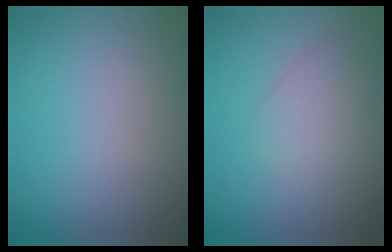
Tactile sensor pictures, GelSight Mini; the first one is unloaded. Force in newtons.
{"total": 2.2, "press": 2.2, "slide": 0.1}